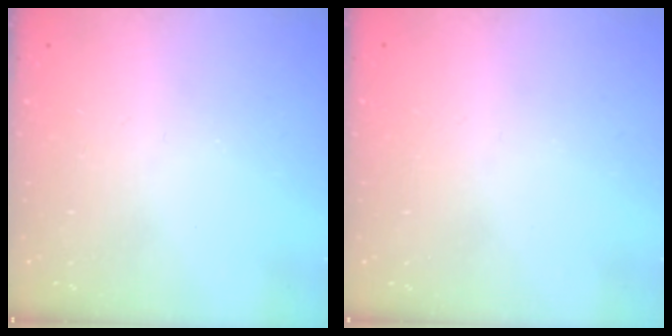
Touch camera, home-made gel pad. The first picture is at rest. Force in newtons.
{"total": 0.7, "press": 0.7, "slide": 0.3}